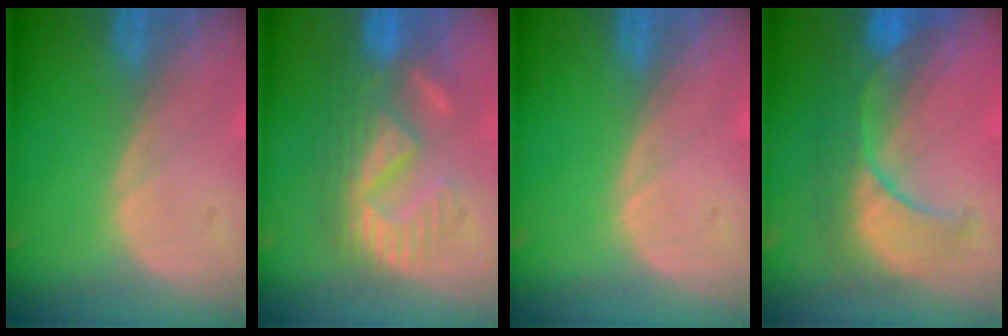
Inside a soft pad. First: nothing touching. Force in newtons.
{"total": 8.9, "press": 8.8, "slide": 1.8}
{"total": 0.0}
{"total": 9.7, "press": 8.9, "slide": 3.7}